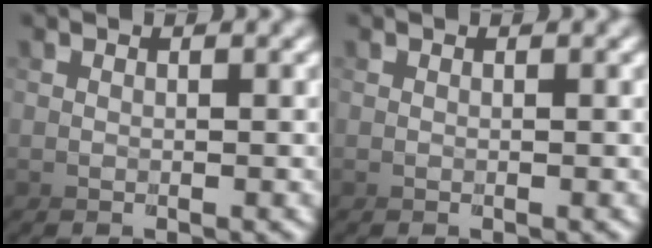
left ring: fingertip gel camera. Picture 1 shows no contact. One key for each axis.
{"total": 0.0}